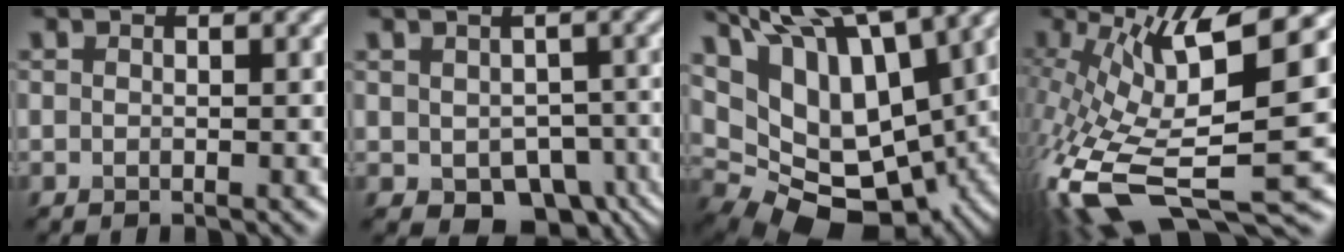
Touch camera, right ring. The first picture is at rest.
{"total": 6.4, "force": [-2.4, 4.2, 4.2], "torque": [-0.057, -0.021, -0.021]}
{"total": 17.2, "force": [6.5, 9.6, 12.7], "torque": [-0.222, 0.033, 0.132]}
{"total": 12.8, "force": [-1.2, 4.4, 11.9], "torque": [-0.248, -0.008, -0.004]}